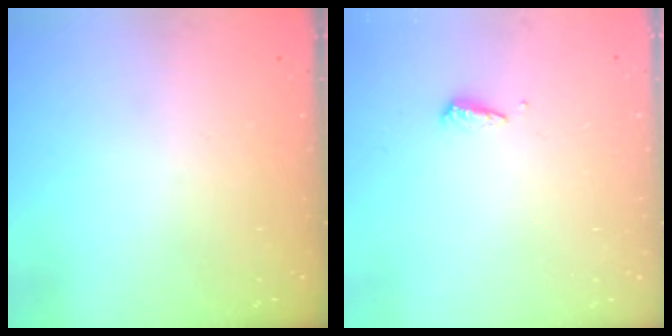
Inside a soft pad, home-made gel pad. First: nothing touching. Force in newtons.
{"total": 3.1, "press": 3.1, "slide": 0.3}